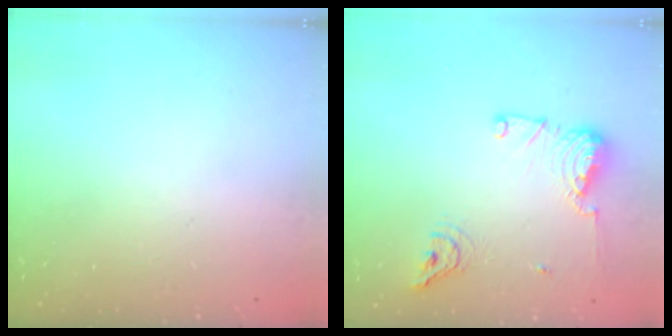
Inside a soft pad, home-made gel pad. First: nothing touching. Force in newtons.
{"total": 11.6, "press": 11.5, "slide": 1.6}